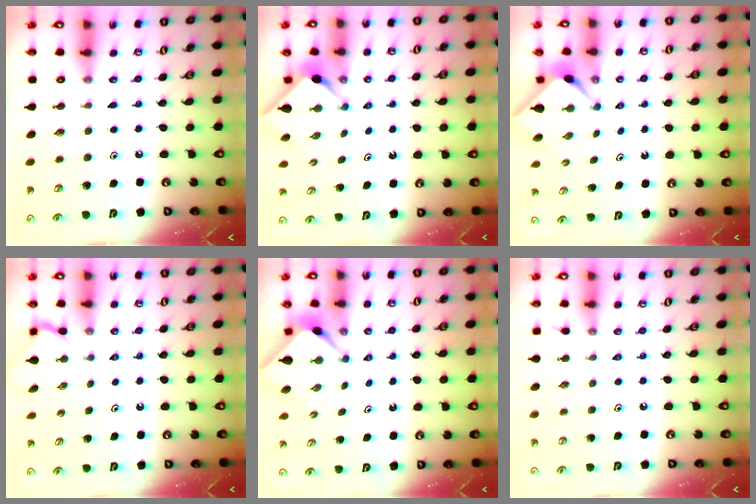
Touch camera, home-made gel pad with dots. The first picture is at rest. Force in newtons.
{"total": 3.1, "press": 3.1, "slide": 0.2}
{"total": 2.3, "press": 2.3, "slide": 0.1}
{"total": 3.4, "press": 3.3, "slide": 0.6}
{"total": 2.3, "press": 2.3, "slide": 0.3}
{"total": 1.9, "press": 1.9, "slide": 0.4}